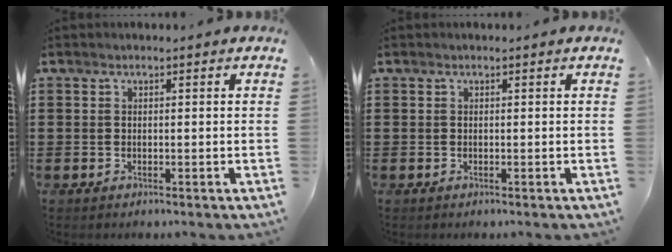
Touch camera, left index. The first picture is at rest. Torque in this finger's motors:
{"motor_torque": [0.00, 0.00, 0.00, 0.00]}